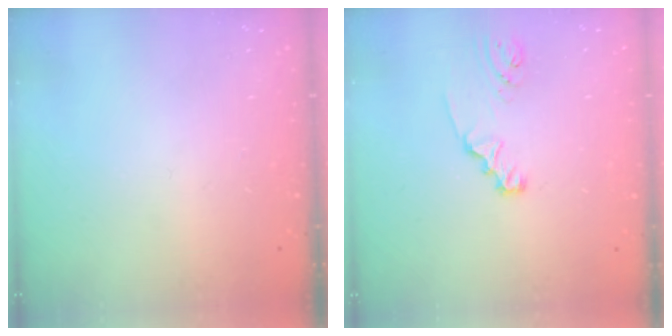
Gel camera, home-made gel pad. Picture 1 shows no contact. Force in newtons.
{"total": 2.1, "press": 2.1, "slide": 0.3}